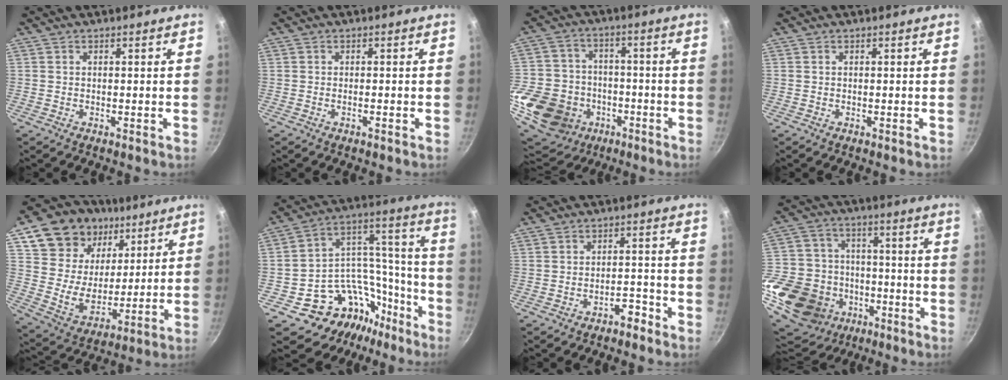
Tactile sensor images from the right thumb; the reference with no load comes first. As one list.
[{"total": 0.7, "force": [-0.4, 0.0, 0.5], "torque": [-0.015, 0.003, -0.010]}, {"total": 19.6, "force": [-6.9, 16.3, 8.5], "torque": [-0.158, 0.039, -0.103]}, {"total": 0.0}, {"total": 20.7, "force": [10.1, 15.3, 9.7], "torque": [-0.146, -0.034, 0.188]}, {"total": 20.7, "force": [-11.9, 15.1, 7.7], "torque": [-0.064, 0.142, -0.177]}, {"total": 2.9, "force": [-2.3, 1.2, 1.4], "torque": [-0.004, 0.028, -0.028]}, {"total": 24.8, "force": [-9.6, 20.0, 11.2], "torque": [-0.224, 0.050, -0.146]}]